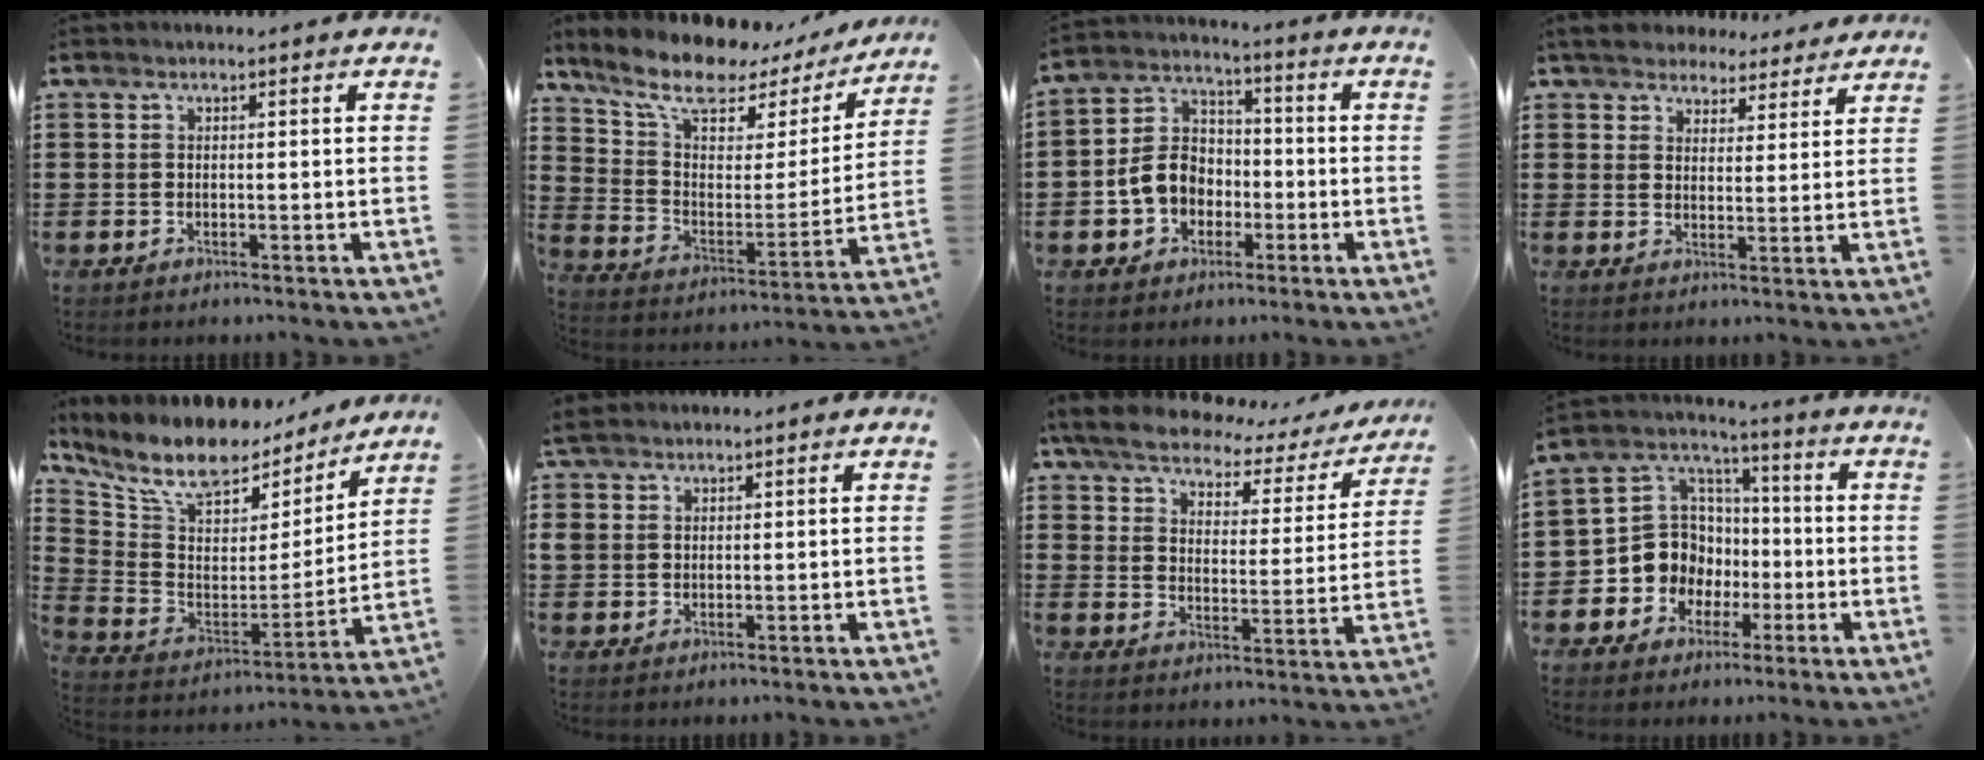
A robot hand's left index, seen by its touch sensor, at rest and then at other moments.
{"total": 10.2, "force": [8.2, 3.4, 5.1], "torque": [-0.122, -0.053, 0.139]}
{"total": 7.7, "force": [-2.0, 6.5, 3.7], "torque": [-0.105, 0.017, -0.043]}
{"total": 5.0, "force": [4.7, 1.4, 0.8], "torque": [-0.036, -0.014, 0.086]}
{"total": 10.0, "force": [8.1, 4.2, 4.3], "torque": [-0.110, -0.053, 0.140]}
{"total": 3.1, "force": [2.0, 2.4, 0.6], "torque": [-0.026, 0.013, 0.037]}
{"total": 5.4, "force": [4.7, 1.6, 2.2], "torque": [-0.067, -0.024, 0.077]}
{"total": 10.1, "force": [-2.0, 9.6, 2.7], "torque": [-0.106, 0.004, -0.035]}